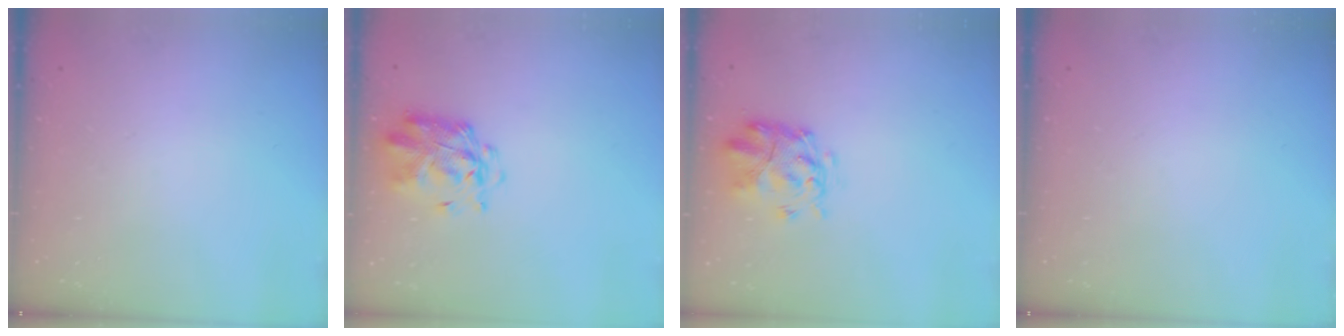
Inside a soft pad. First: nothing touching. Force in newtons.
{"total": 2.9, "press": 2.8, "slide": 0.8}
{"total": 3.7, "press": 3.4, "slide": 1.6}
{"total": 0.0}